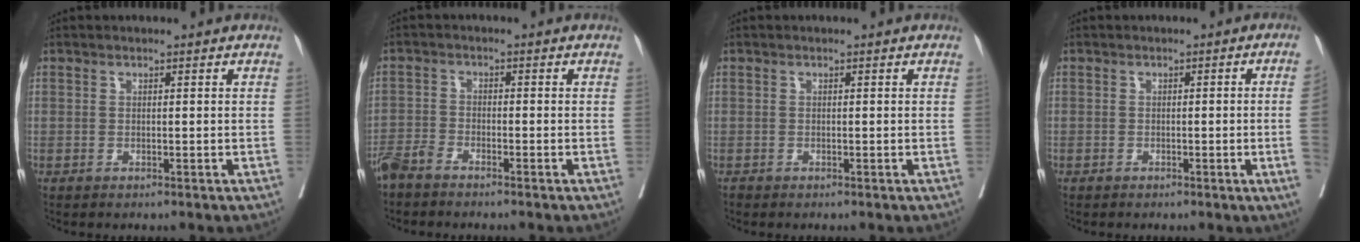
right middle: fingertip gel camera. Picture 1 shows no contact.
{"total": 3.4, "force": [-3.1, 0.1, 1.3], "torque": [-0.025, -0.006, -0.066]}
{"total": 0.0}
{"total": 4.0, "force": [-0.7, -1.1, 3.7], "torque": [-0.042, -0.004, -0.009]}